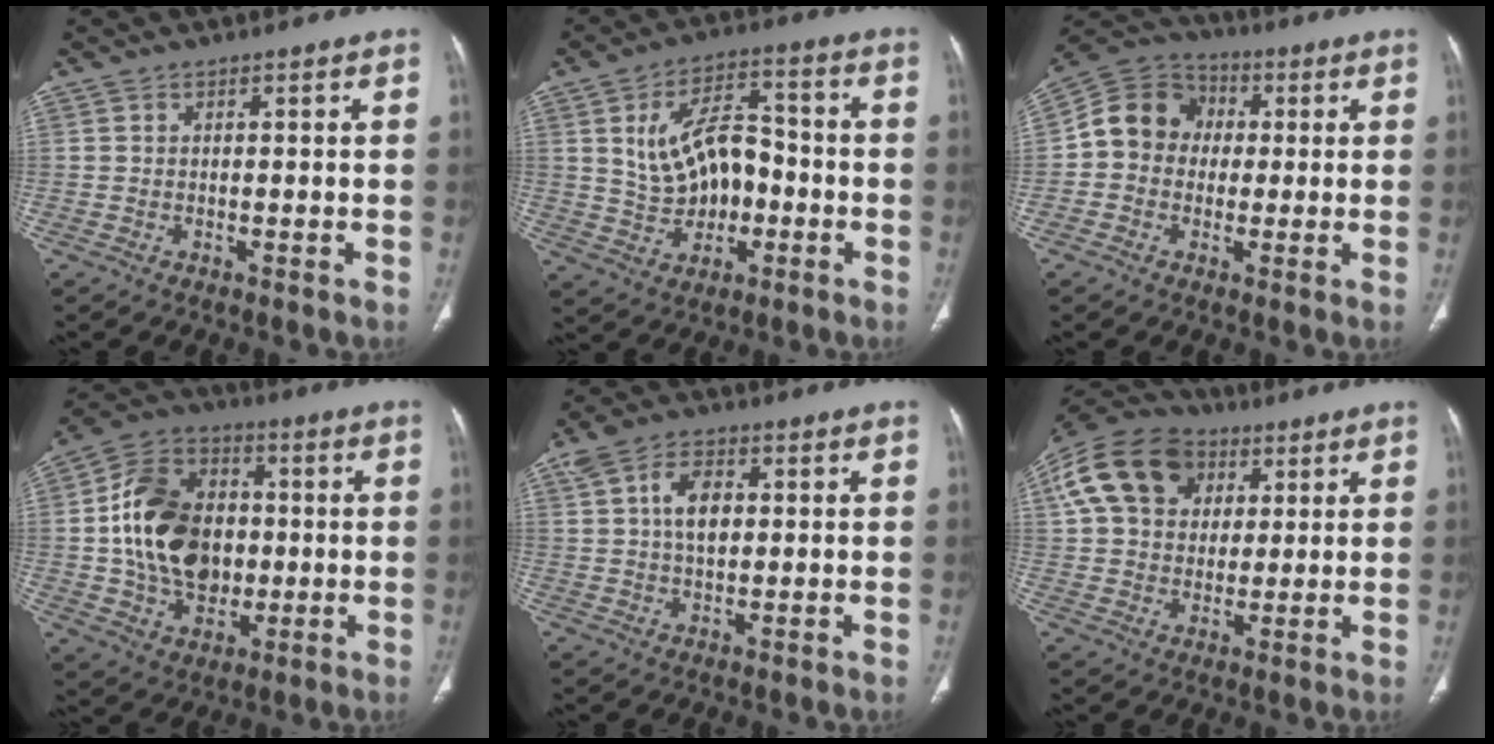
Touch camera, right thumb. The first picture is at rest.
{"total": 12.8, "force": [-0.6, 8.4, 9.6], "torque": [-0.131, 0.033, -0.004]}
{"total": 10.7, "force": [0.5, 9.5, 5.0], "torque": [-0.067, 0.029, -0.007]}
{"total": 19.0, "force": [0.2, 14.2, 12.6], "torque": [-0.190, 0.017, 0.008]}
{"total": 7.0, "force": [1.2, 4.4, 5.4], "torque": [-0.088, 0.007, 0.021]}
{"total": 17.4, "force": [5.7, 13.3, 9.7], "torque": [-0.174, 0.013, 0.093]}